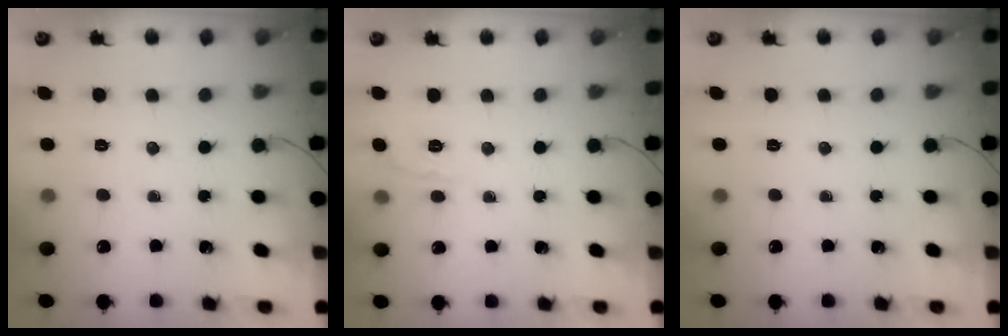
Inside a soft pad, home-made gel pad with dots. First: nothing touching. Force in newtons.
{"total": 6.2, "press": 6.0, "slide": 1.4}
{"total": 0.0}